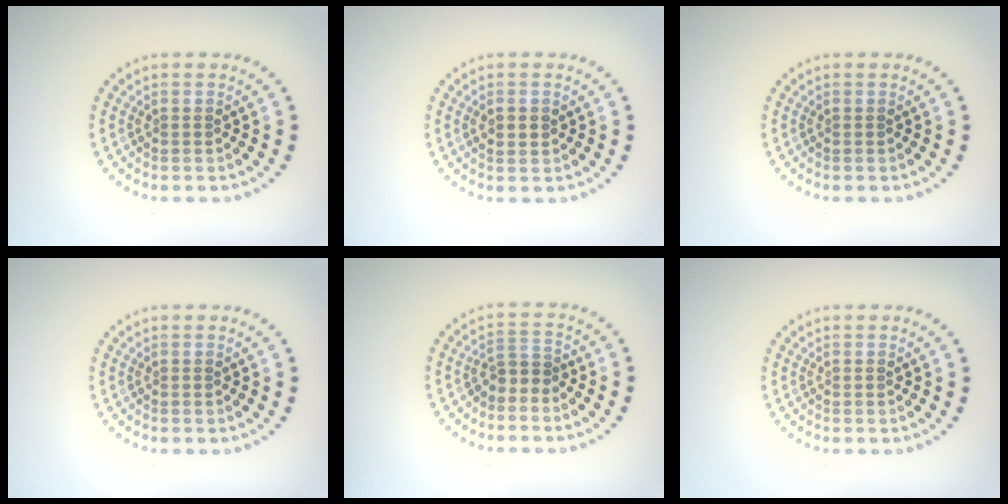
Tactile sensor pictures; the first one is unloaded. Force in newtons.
{"total": 1.7, "press": 1.7, "slide": 0.1}
{"total": 0.0}
{"total": 0.0}
{"total": 1.8, "press": 1.2, "slide": 1.3}
{"total": 0.0}